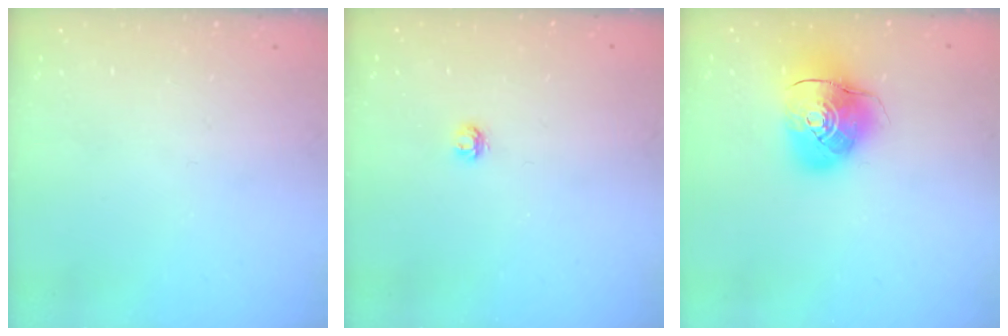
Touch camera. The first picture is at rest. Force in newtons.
{"total": 3.6, "press": 3.6, "slide": 0.3}
{"total": 10.9, "press": 10.7, "slide": 1.8}